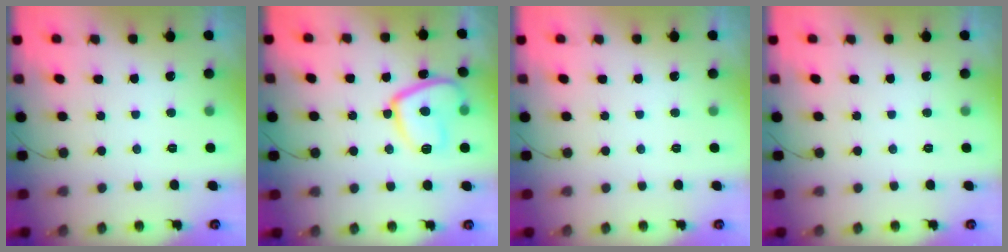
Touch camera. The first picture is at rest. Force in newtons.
{"total": 12.9, "press": 12.9, "slide": 1.3}
{"total": 0.0}
{"total": 0.0}